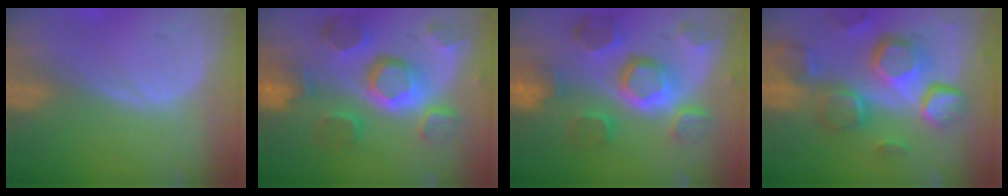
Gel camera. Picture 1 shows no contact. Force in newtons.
{"total": 11.4, "press": 10.1, "slide": 5.4}
{"total": 11.4, "press": 10.1, "slide": 5.4}
{"total": 12.5, "press": 10.9, "slide": 6.1}